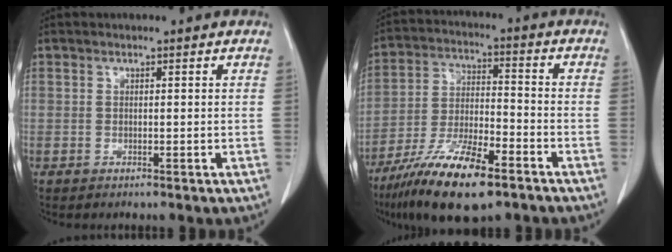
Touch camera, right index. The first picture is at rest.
{"total": 14.9, "force": [-9.7, 3.3, 10.8], "torque": [-0.207, -0.023, -0.173]}